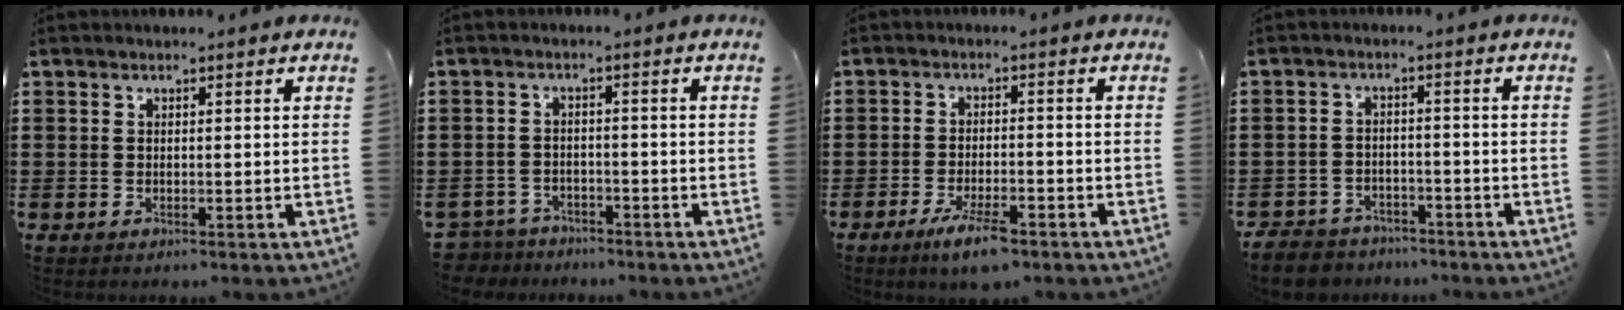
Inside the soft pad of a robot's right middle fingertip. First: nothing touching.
{"total": 3.4, "force": [-3.3, 0.8, -0.1], "torque": [-0.016, -0.005, -0.075]}
{"total": 5.1, "force": [-3.4, 1.1, 3.7], "torque": [-0.069, 0.000, -0.061]}
{"total": 4.4, "force": [-4.3, 1.1, 0.3], "torque": [-0.021, 0.002, -0.092]}